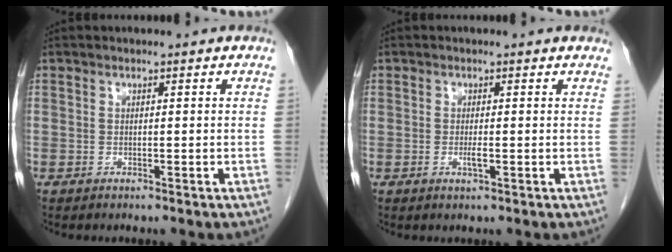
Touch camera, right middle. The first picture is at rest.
{"total": 2.9, "force": [-0.2, 0.1, 2.9], "torque": [-0.056, -0.004, -0.003]}